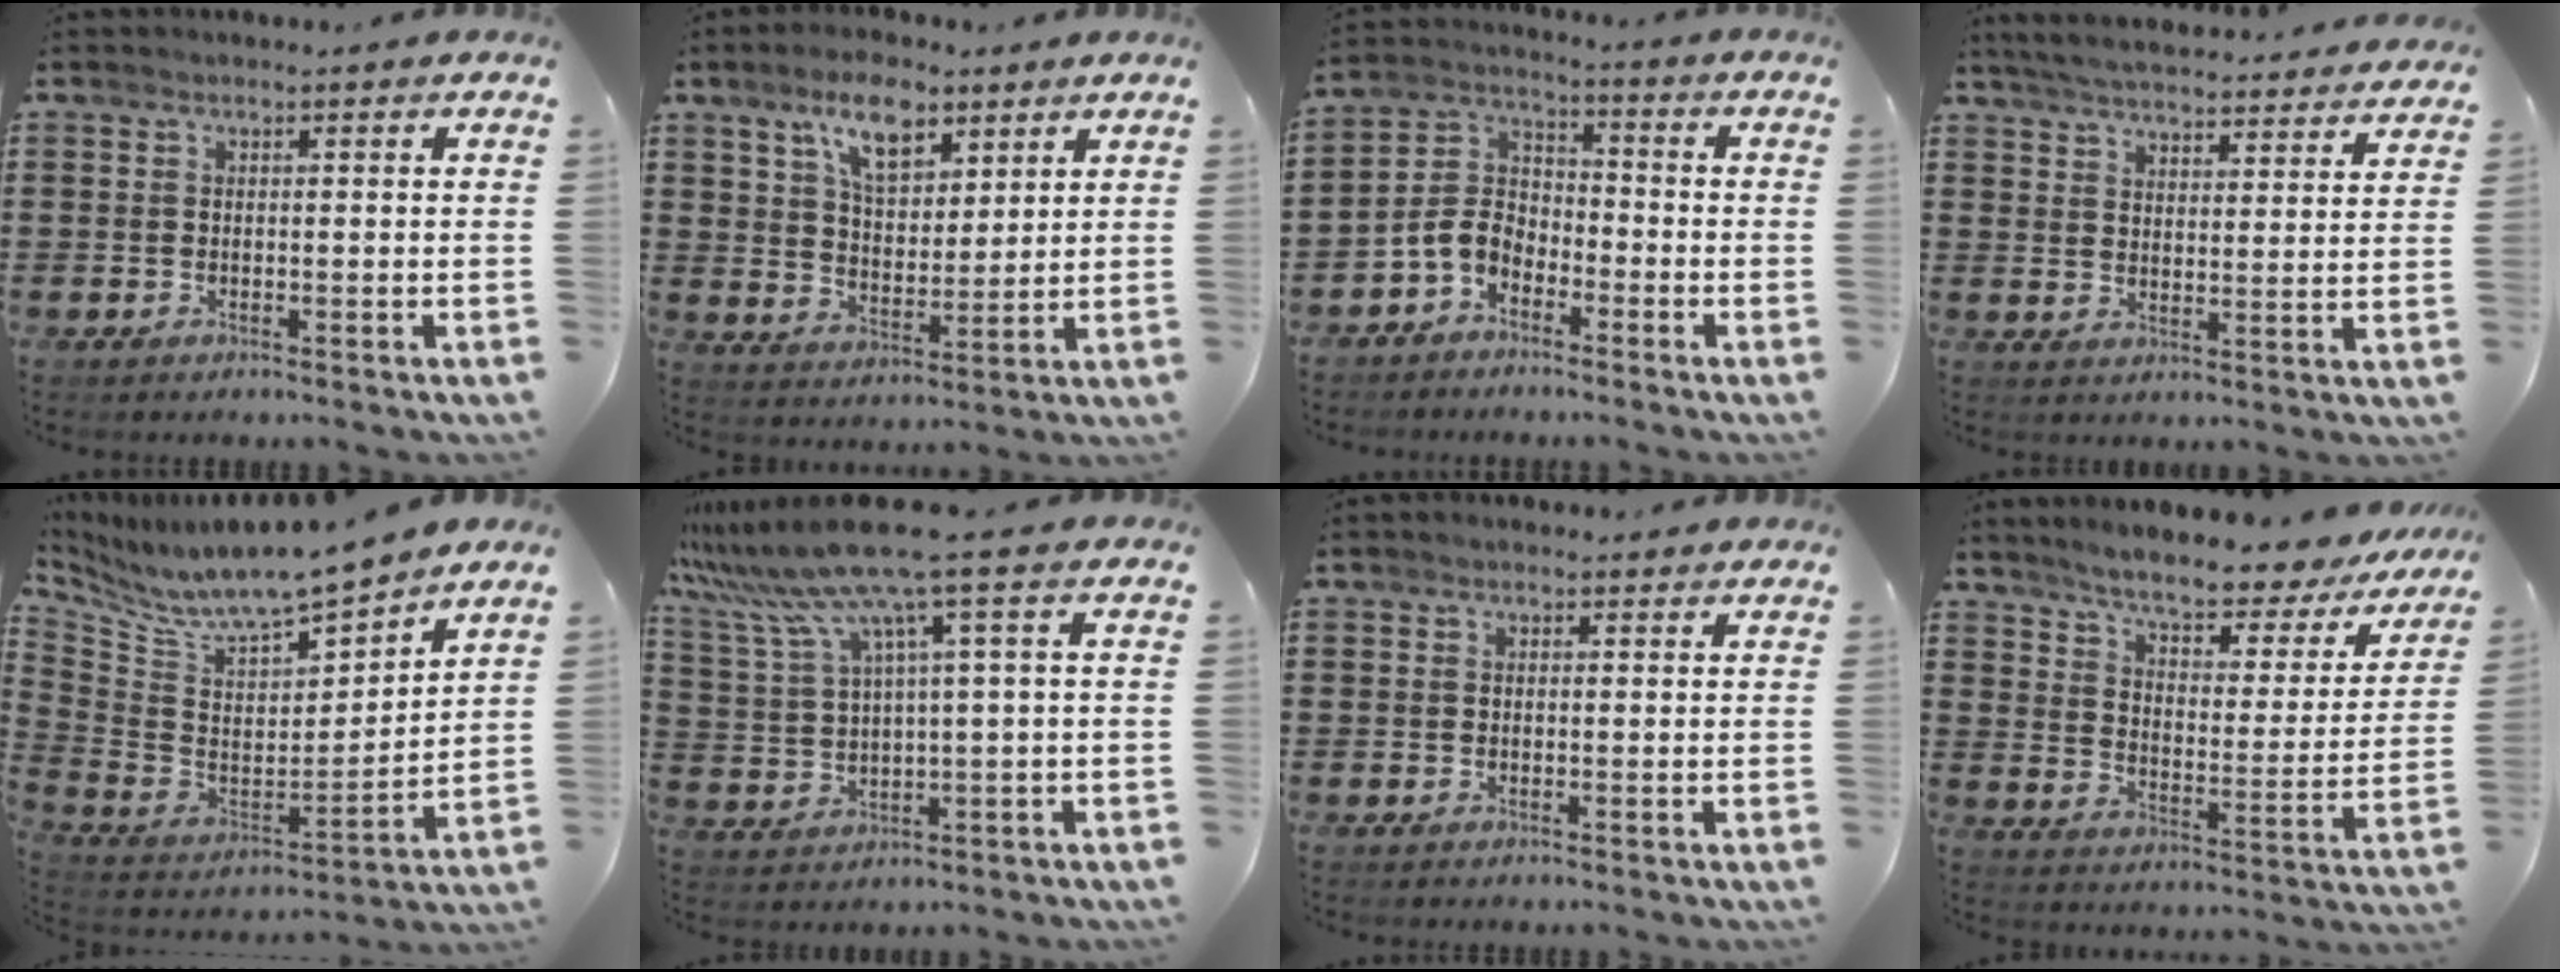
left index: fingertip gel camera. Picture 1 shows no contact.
{"total": 8.9, "force": [5.9, 3.7, 5.5], "torque": [-0.102, -0.006, 0.103]}
{"total": 5.1, "force": [-3.4, 3.0, 2.4], "torque": [-0.076, -0.001, -0.078]}
{"total": 5.2, "force": [5.1, -0.3, 0.9], "torque": [-0.041, -0.033, 0.088]}
{"total": 8.5, "force": [7.9, 0.4, 3.0], "torque": [-0.098, -0.068, 0.134]}
{"total": 10.1, "force": [6.4, -0.2, 7.9], "torque": [-0.196, -0.034, 0.101]}
{"total": 0.7, "force": [0.6, 0.0, 0.2], "torque": [-0.006, -0.001, 0.013]}
{"total": 7.2, "force": [6.3, 0.7, 3.4], "torque": [-0.085, -0.040, 0.102]}